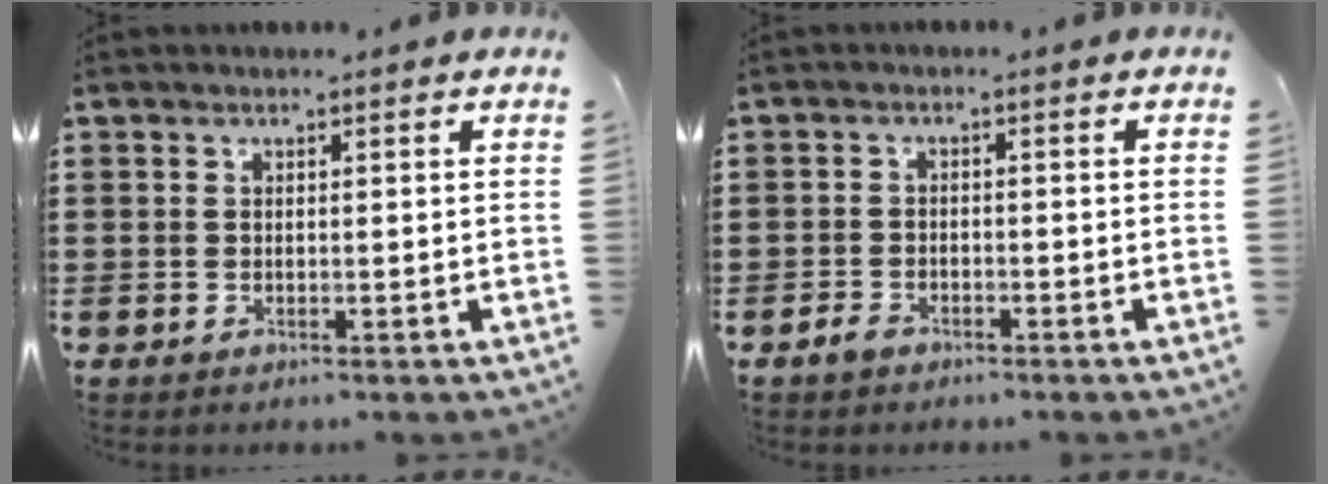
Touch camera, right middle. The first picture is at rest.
{"total": 2.2, "force": [-1.6, 1.1, 0.8], "torque": [-0.018, 0.003, -0.034]}